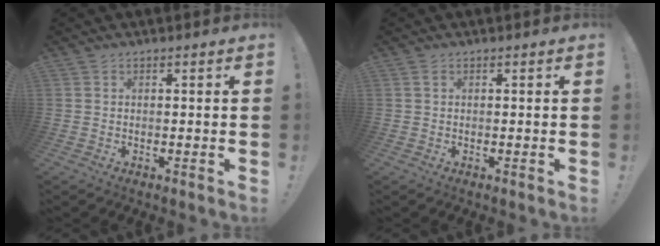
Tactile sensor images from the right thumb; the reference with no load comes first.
{"total": 0.5, "force": [0.2, 0.3, 0.4], "torque": [-0.007, 0.003, 0.003]}